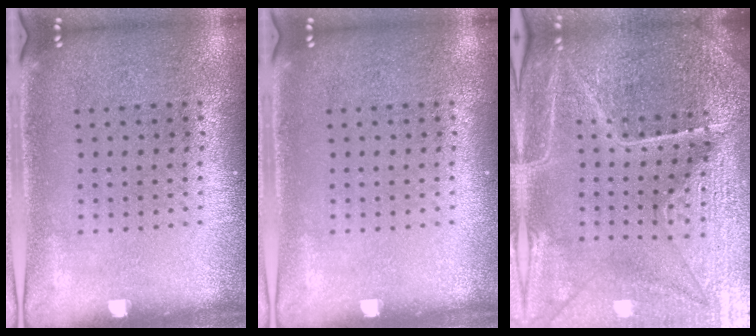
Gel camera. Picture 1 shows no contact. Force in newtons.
{"total": 0.0}
{"total": 5.6, "press": 5.2, "slide": 2.2}